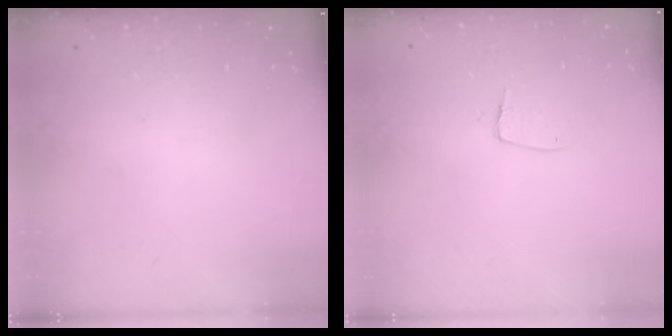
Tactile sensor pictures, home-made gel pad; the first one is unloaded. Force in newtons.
{"total": 5.2, "press": 5.2, "slide": 0.3}